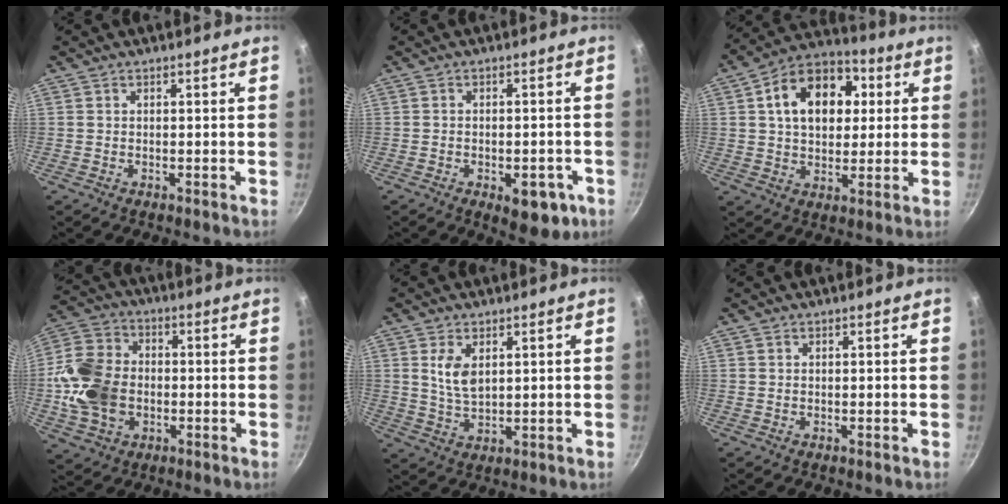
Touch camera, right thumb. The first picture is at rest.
{"total": 8.1, "force": [-3.3, 4.2, 6.2], "torque": [-0.044, 0.014, -0.034]}
{"total": 16.2, "force": [3.7, 11.3, 10.9], "torque": [-0.138, 0.017, 0.046]}
{"total": 15.3, "force": [-1.8, 11.6, 9.8], "torque": [-0.176, 0.021, -0.041]}
{"total": 5.7, "force": [1.9, 3.2, 4.3], "torque": [-0.077, -0.018, 0.041]}
{"total": 0.0}